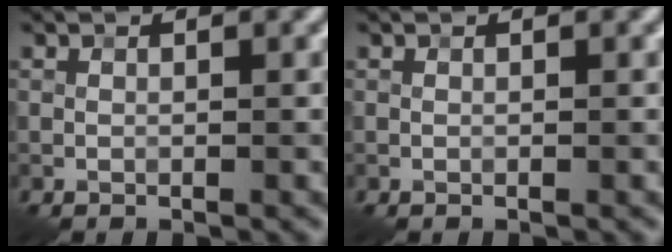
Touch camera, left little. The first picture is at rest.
{"total": 0.0}